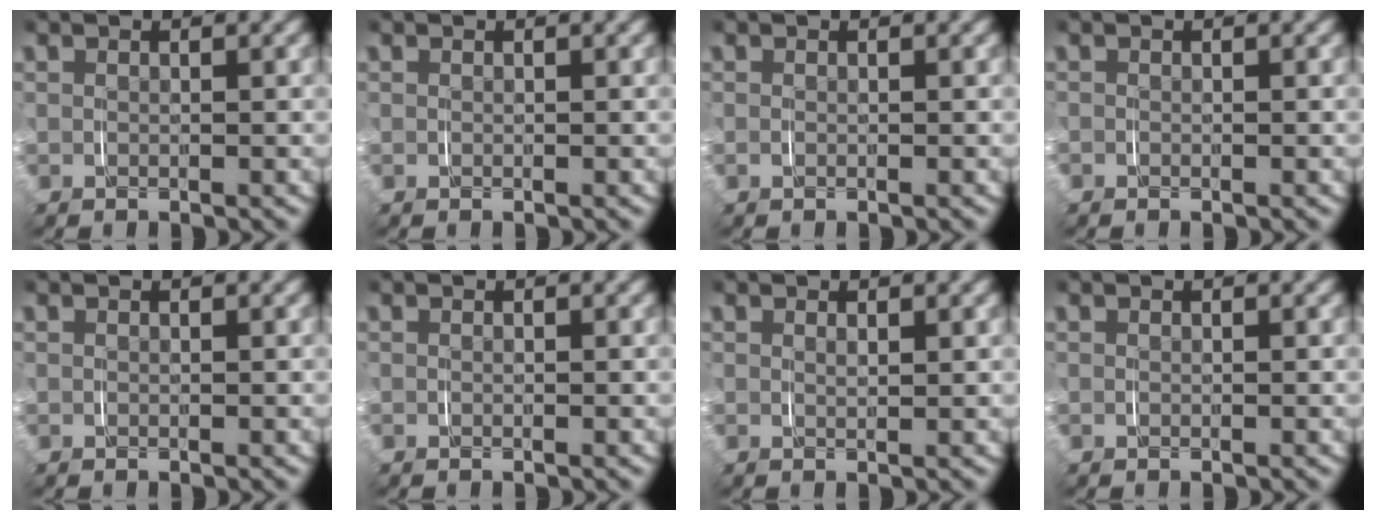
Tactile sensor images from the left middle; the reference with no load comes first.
{"total": 0.0}
{"total": 0.0}
{"total": 0.8, "force": [-0.5, 0.6, 0.0], "torque": [-0.007, -0.003, -0.009]}
{"total": 0.0}
{"total": 0.0}
{"total": 1.0, "force": [0.7, -0.6, -0.3], "torque": [0.006, 0.002, 0.013]}
{"total": 0.0}